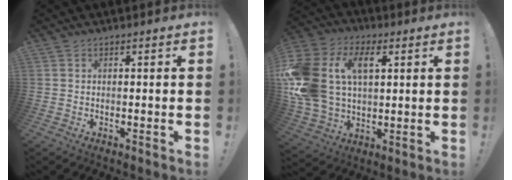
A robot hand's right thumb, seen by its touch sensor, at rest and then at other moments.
{"total": 22.0, "force": [5.9, 15.4, 14.6], "torque": [-0.296, -0.016, 0.107]}